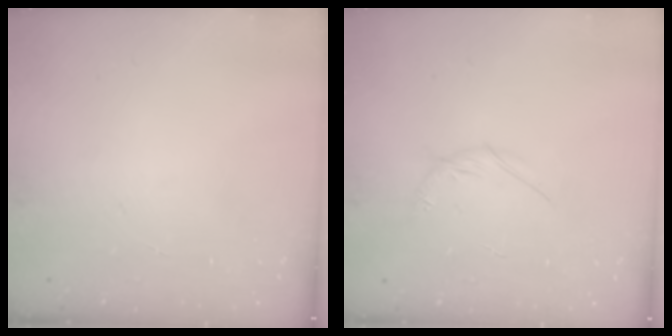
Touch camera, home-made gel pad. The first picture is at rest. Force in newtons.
{"total": 3.3, "press": 3.2, "slide": 0.7}